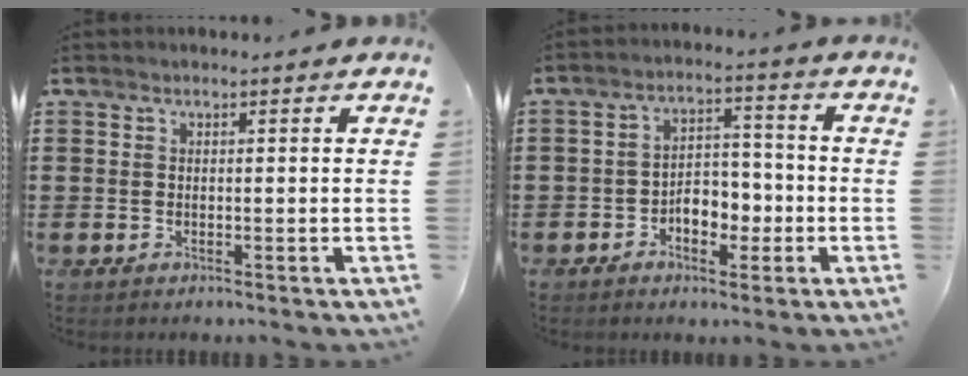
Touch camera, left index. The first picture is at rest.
{"total": 5.2, "force": [-1.9, 3.0, 3.7], "torque": [-0.053, 0.004, -0.040]}